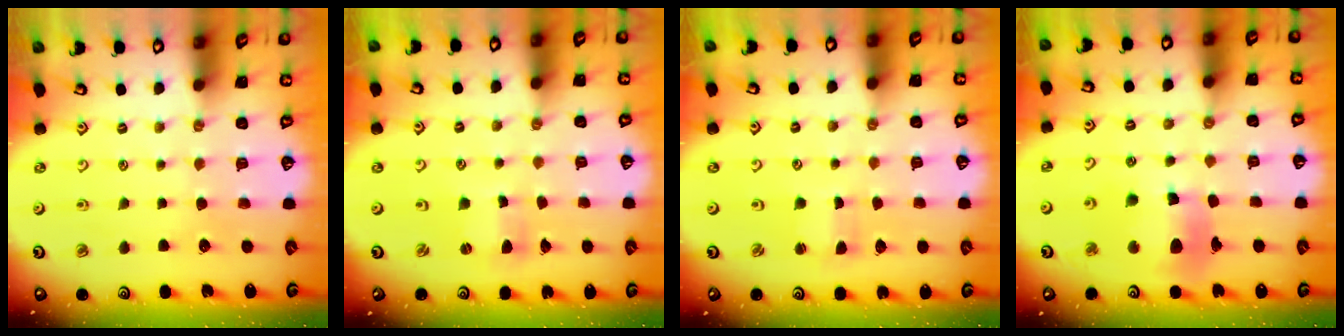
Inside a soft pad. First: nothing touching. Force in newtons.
{"total": 2.5, "press": 2.5, "slide": 0.2}
{"total": 2.3, "press": 2.3, "slide": 0.3}
{"total": 11.8, "press": 11.7, "slide": 1.6}